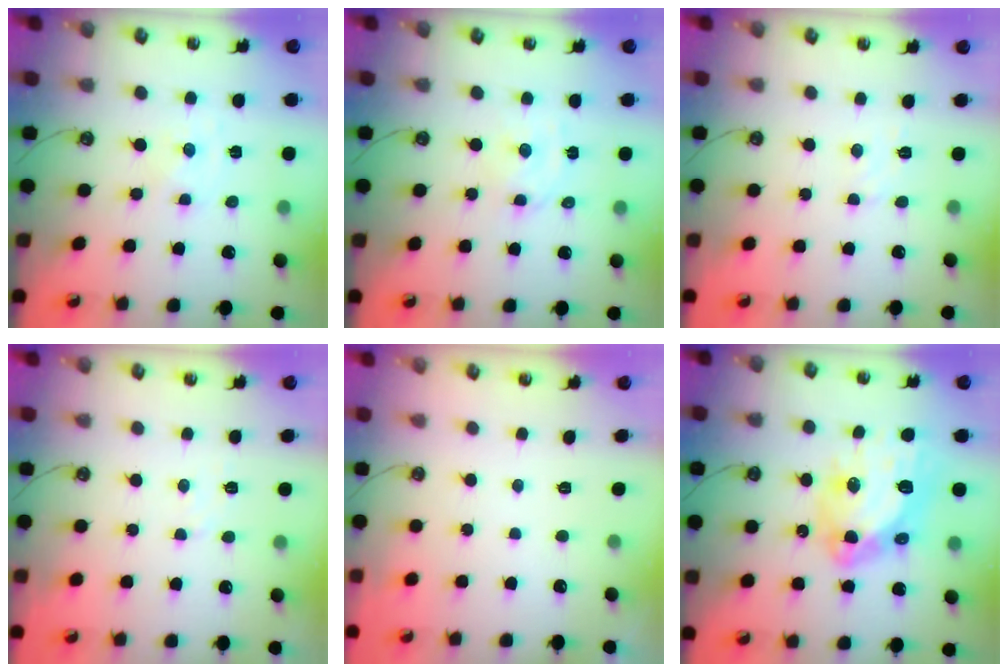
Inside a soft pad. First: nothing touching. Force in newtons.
{"total": 3.0, "press": 3.0, "slide": 0.3}
{"total": 5.2, "press": 5.1, "slide": 0.6}
{"total": 5.1, "press": 5.1, "slide": 0.7}
{"total": 0.0}
{"total": 17.4, "press": 17.3, "slide": 2.2}